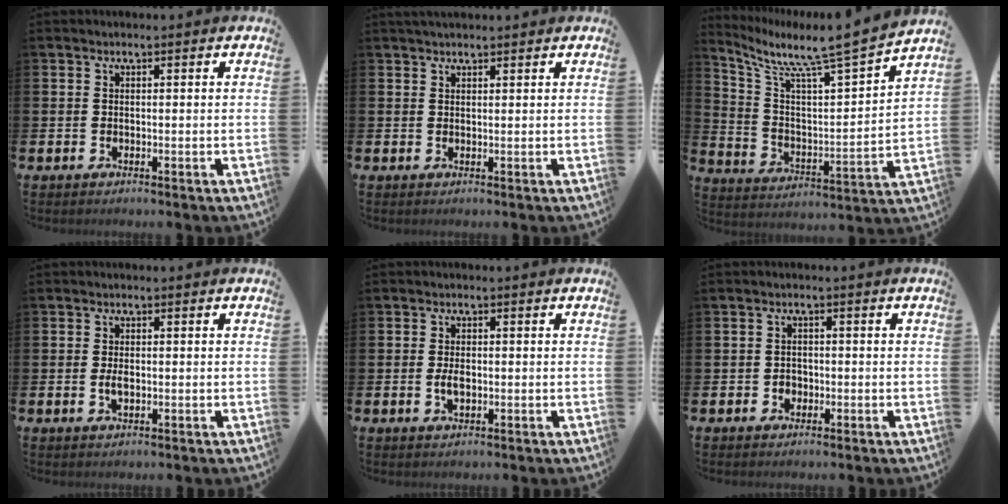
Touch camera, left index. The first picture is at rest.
{"total": 1.5, "force": [1.4, 0.3, 0.4], "torque": [0.000, -0.001, 0.024]}
{"total": 8.1, "force": [7.3, 0.1, 3.6], "torque": [-0.109, -0.060, 0.116]}
{"total": 1.7, "force": [-0.2, 0.8, 1.5], "torque": [-0.024, 0.000, -0.005]}
{"total": 2.2, "force": [-0.3, 1.1, 1.9], "torque": [-0.031, -0.001, -0.007]}
{"total": 1.5, "force": [-0.5, 1.4, 0.5], "torque": [0.001, 0.002, -0.015]}